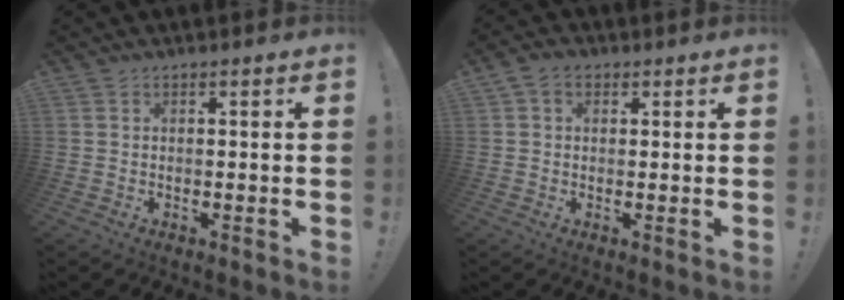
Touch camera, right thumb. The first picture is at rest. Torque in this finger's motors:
{"motor_torque": [0.00, 0.00, 0.03, 0.02, 0.00]}